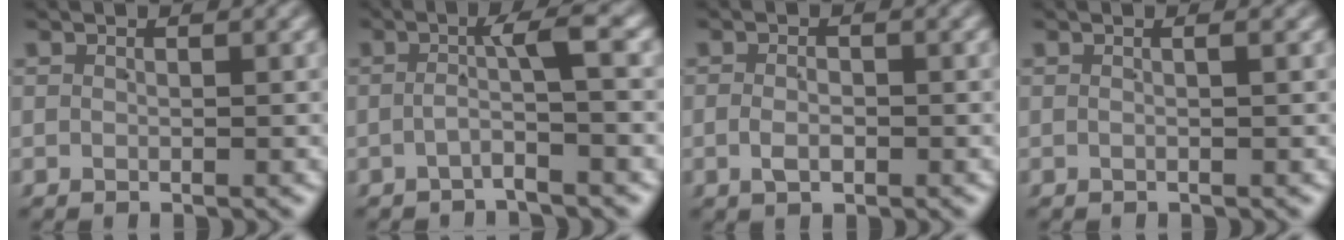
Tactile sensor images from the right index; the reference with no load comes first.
{"total": 2.6, "force": [-0.9, -0.6, 2.3], "torque": [-0.039, 0.001, -0.012]}
{"total": 1.9, "force": [-1.0, 1.0, 1.3], "torque": [-0.026, -0.006, -0.012]}
{"total": 0.6, "force": [-0.1, -0.3, 0.5], "torque": [-0.009, 0.001, -0.001]}